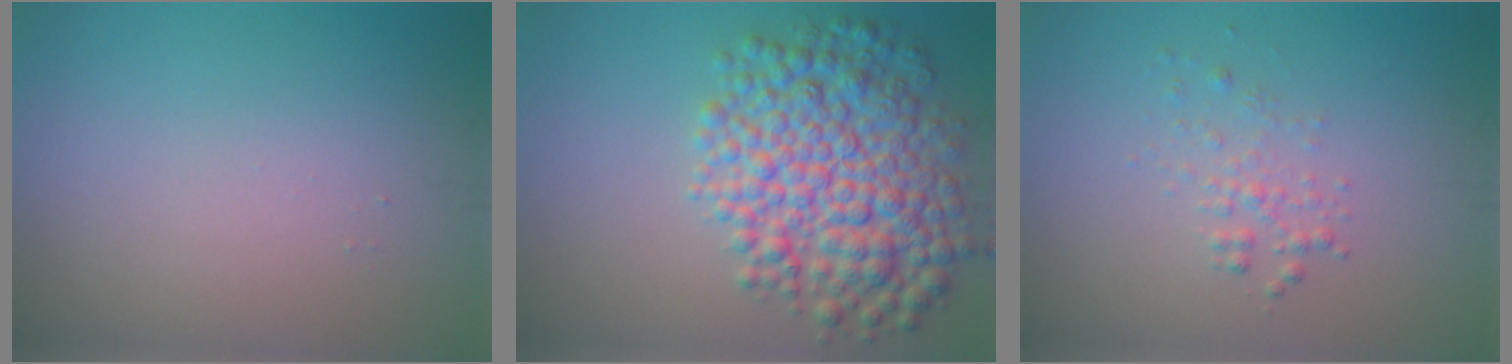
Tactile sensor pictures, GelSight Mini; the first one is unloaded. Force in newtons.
{"total": 8.3, "press": 8.3, "slide": 0.0}
{"total": 1.4, "press": 1.4, "slide": 0.0}